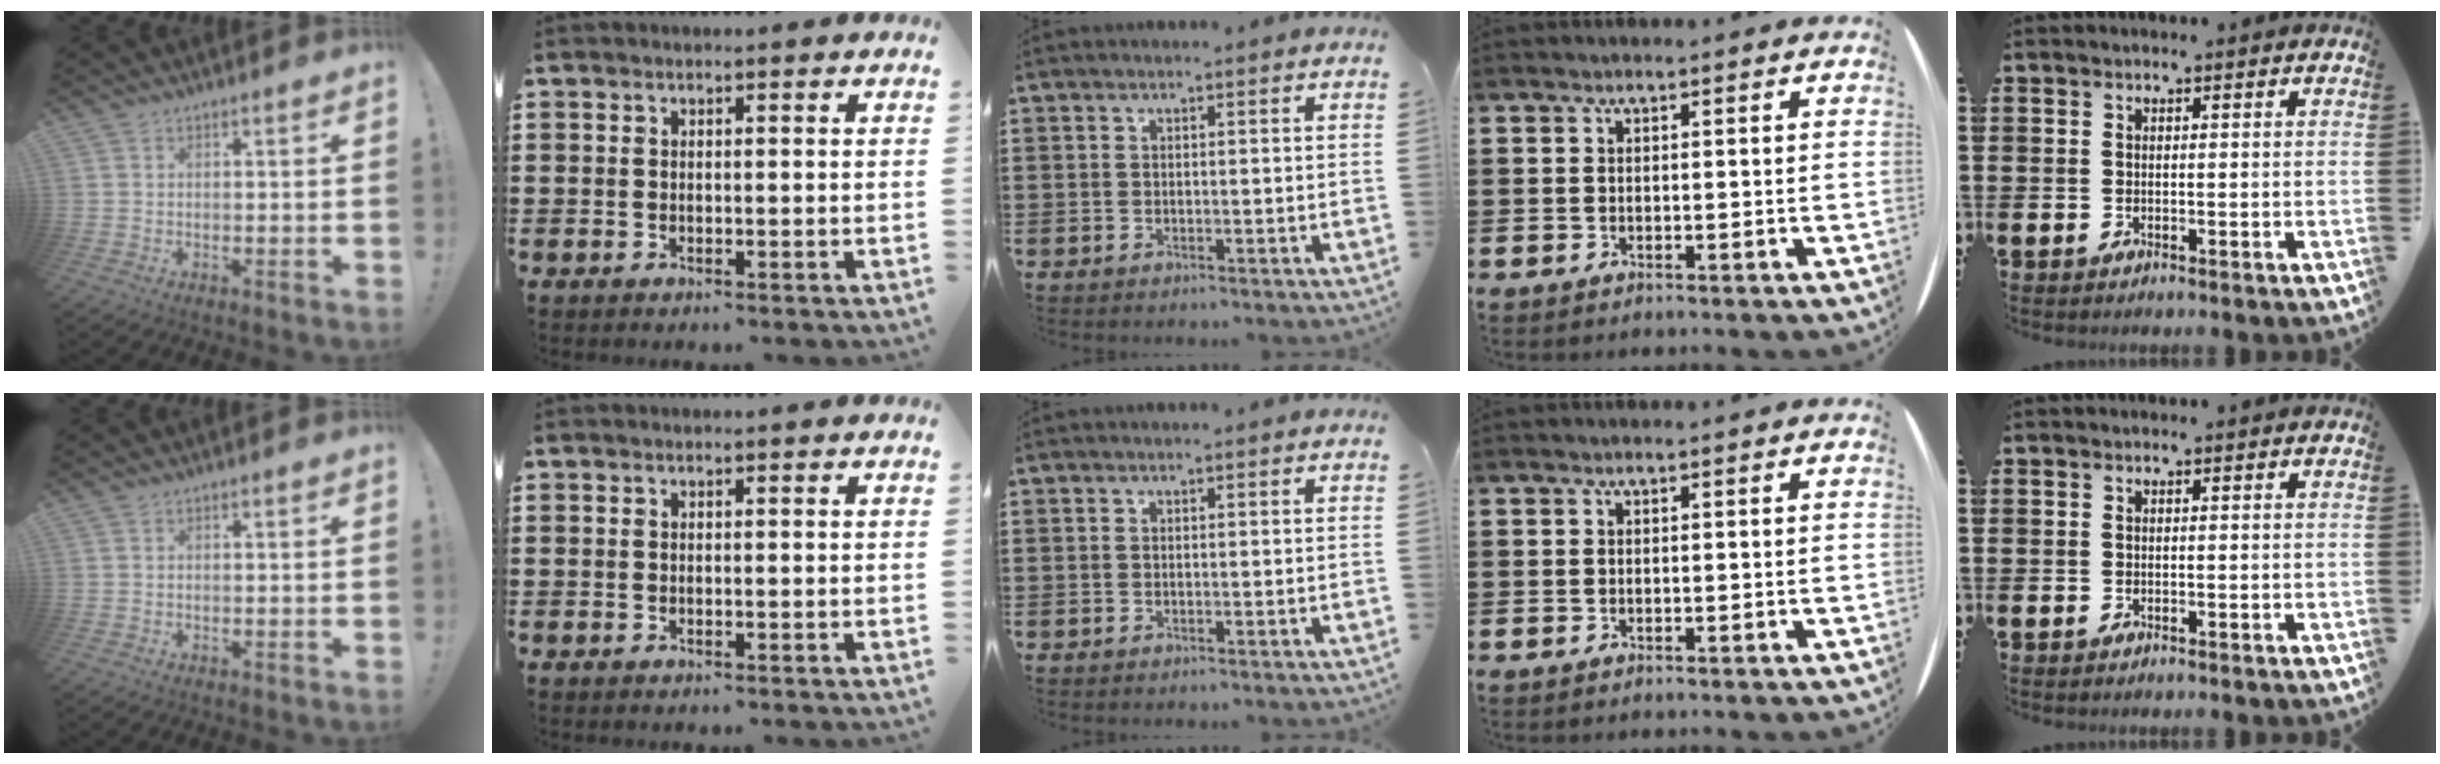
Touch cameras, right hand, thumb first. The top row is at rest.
{}